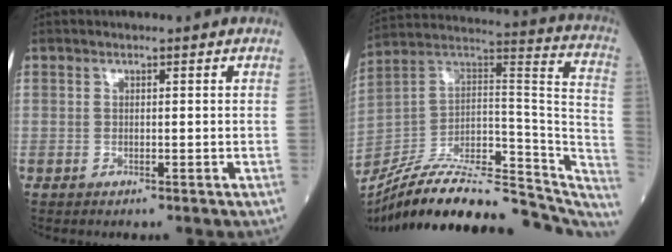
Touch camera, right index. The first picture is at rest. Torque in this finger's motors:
{"motor_torque": [-1.31, -0.83, -1.05, 0.00]}